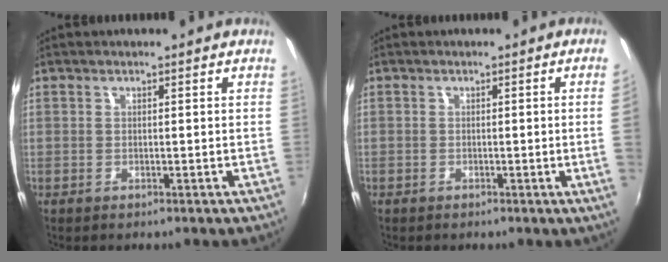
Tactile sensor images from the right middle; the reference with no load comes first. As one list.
[{"total": 2.3, "force": [-0.1, -1.4, 1.8], "torque": [-0.027, -0.013, 0.003]}]